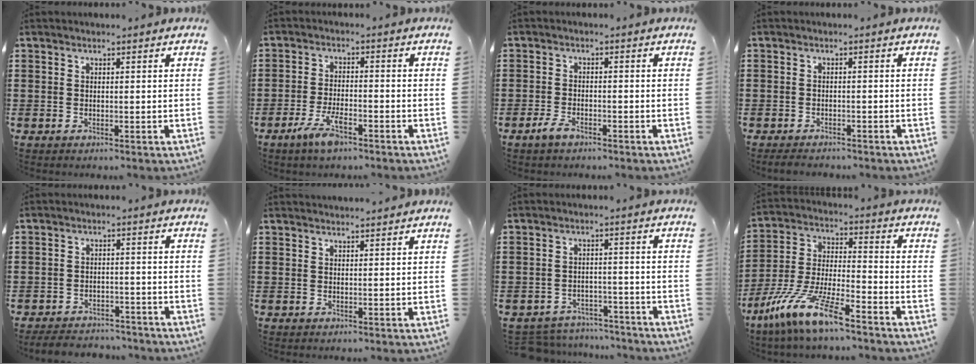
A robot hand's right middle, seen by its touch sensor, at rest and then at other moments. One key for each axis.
{"total": 5.7, "fx": -3.3, "fy": 1.6, "fz": 4.3, "tx": -0.097, "ty": -0.004, "tz": -0.063}
{"total": 2.8, "fx": -1.8, "fy": 1.1, "fz": 1.8, "tx": -0.053, "ty": -0.006, "tz": -0.041}
{"total": 1.6, "fx": -1.5, "fy": 0.5, "fz": 0.1, "tx": -0.005, "ty": -0.001, "tz": -0.033}
{"total": 3.6, "fx": -3.5, "fy": 0.7, "fz": 0.0, "tx": -0.012, "ty": -0.001, "tz": -0.077}
{"total": 1.4, "fx": 1.4, "fy": 0.0, "fz": 0.1, "tx": 0.003, "ty": -0.004, "tz": 0.026}
{"total": 4.2, "fx": -4.2, "fy": 0.7, "fz": 0.1, "tx": -0.014, "ty": 0.002, "tz": -0.090}
{"total": 11.4, "fx": -9.0, "fy": 0.6, "fz": 6.9, "tx": -0.156, "ty": 0.000, "tz": -0.184}